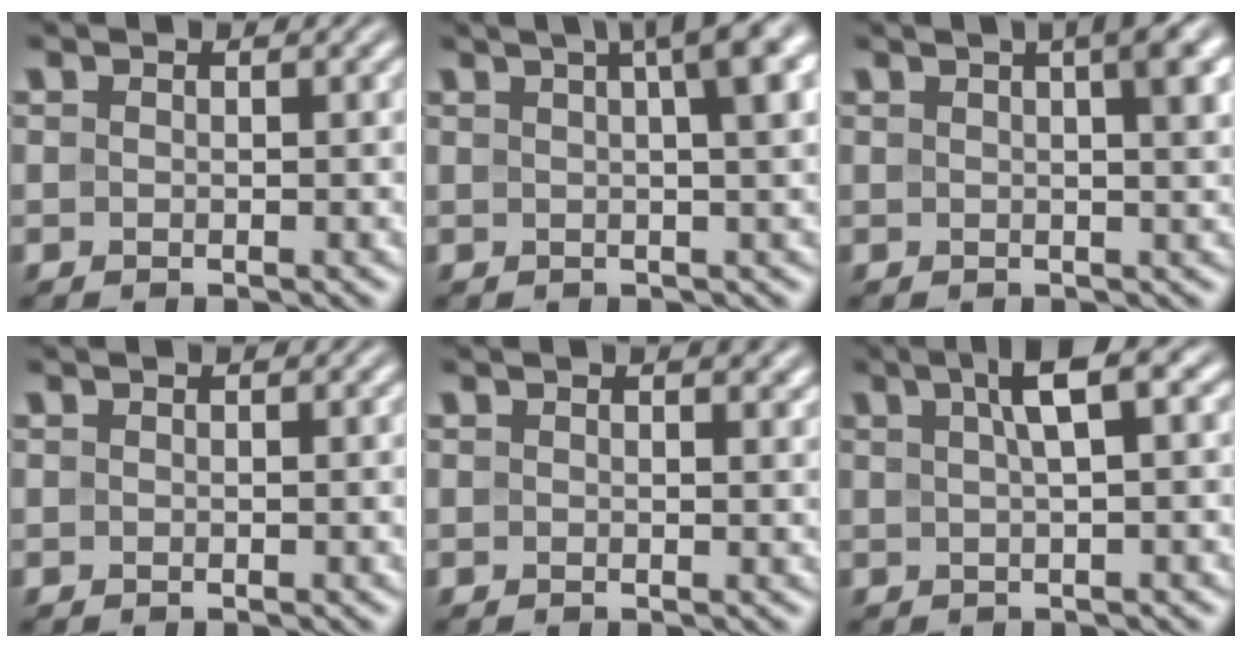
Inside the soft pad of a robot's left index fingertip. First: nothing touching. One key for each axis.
{"total": 7.5, "fx": 2.9, "fy": 2.1, "fz": 6.6, "tx": -0.047, "ty": 0.032, "tz": 0.027}
{"total": 5.9, "fx": 2.2, "fy": 1.8, "fz": 5.1, "tx": -0.038, "ty": 0.023, "tz": 0.014}
{"total": 0.0}
{"total": 1.4, "fx": 1.0, "fy": 0.4, "fz": 0.9, "tx": -0.006, "ty": 0.001, "tz": 0.016}
{"total": 3.9, "fx": 1.4, "fy": 0.8, "fz": 3.5, "tx": -0.054, "ty": 0.014, "tz": 0.021}